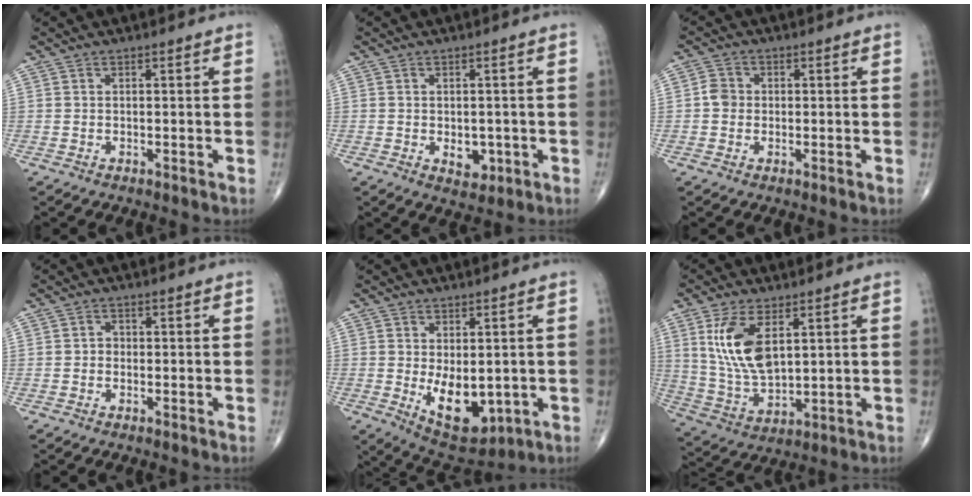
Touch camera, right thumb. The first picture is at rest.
{"total": 3.8, "force": [-0.8, 2.5, 2.7], "torque": [-0.018, -0.001, -0.004]}
{"total": 3.0, "force": [-0.2, 2.7, 1.3], "torque": [-0.010, 0.005, -0.010]}
{"total": 1.1, "force": [-0.4, 1.0, 0.5], "torque": [0.002, 0.004, -0.011]}
{"total": 10.3, "force": [-1.4, 5.7, 8.5], "torque": [-0.102, -0.016, 0.000]}
{"total": 12.2, "force": [4.2, 5.9, 9.8], "torque": [-0.193, -0.019, 0.095]}